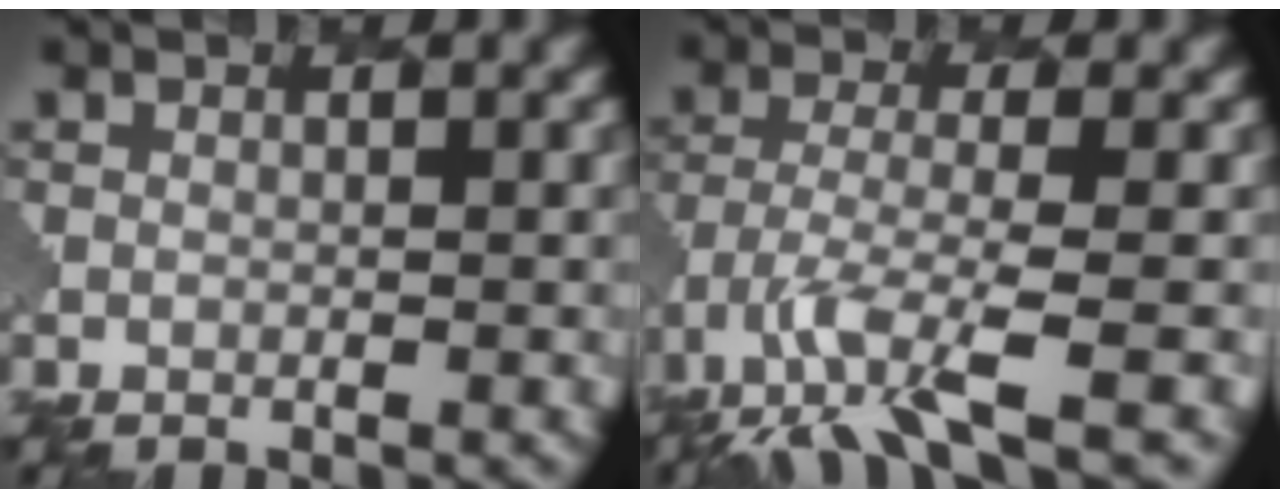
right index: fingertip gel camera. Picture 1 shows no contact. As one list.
[{"total": 5.8, "force": [-3.3, 1.2, 4.5], "torque": [-0.091, -0.015, -0.065]}]